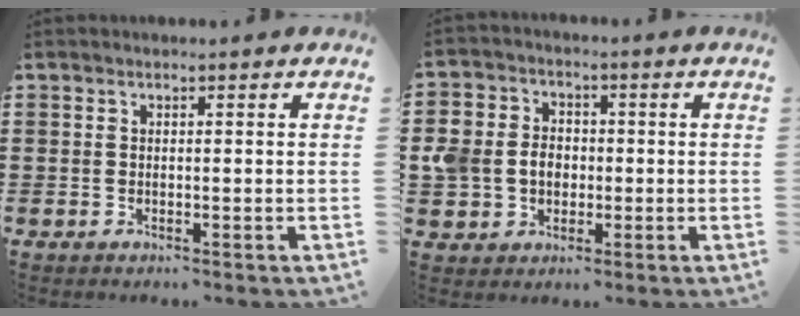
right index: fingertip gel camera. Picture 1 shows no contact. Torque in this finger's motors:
{"motor_torque": [1.26, 0.88, 0.20, 0.14]}